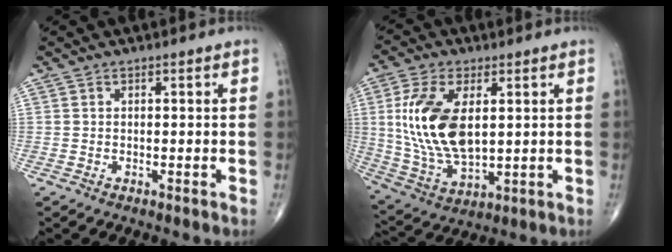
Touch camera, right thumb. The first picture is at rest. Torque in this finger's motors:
{"motor_torque": [-0.68, 1.34, 1.25, 0.25, 0.16]}